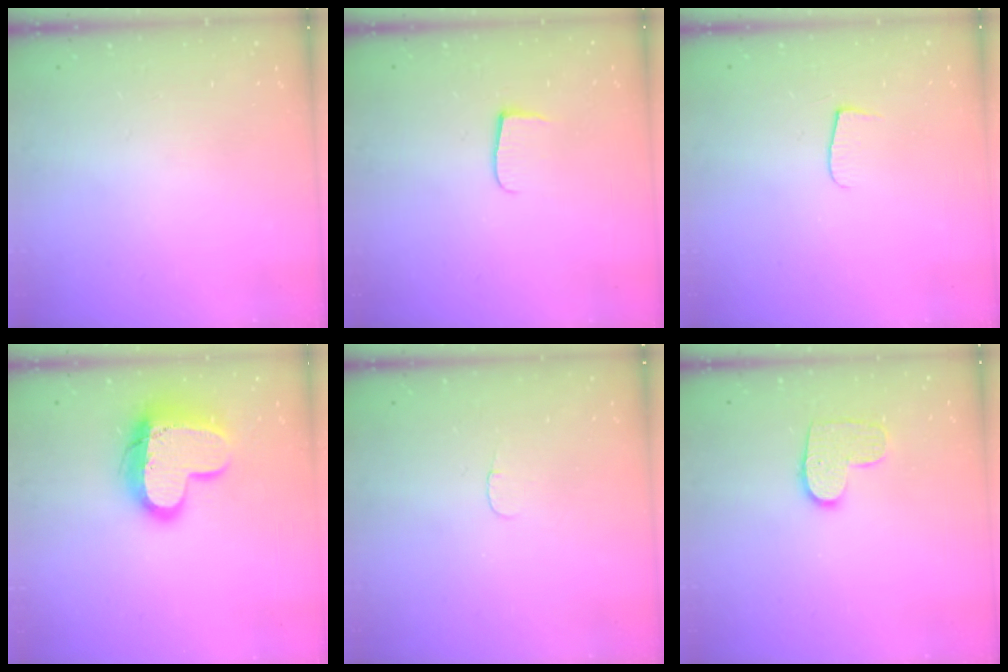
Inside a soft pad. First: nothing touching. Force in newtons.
{"total": 5.2, "press": 5.2, "slide": 0.7}
{"total": 4.3, "press": 4.2, "slide": 0.5}
{"total": 16.3, "press": 16.3, "slide": 1.3}
{"total": 3.1, "press": 3.1, "slide": 0.3}
{"total": 8.7, "press": 8.7, "slide": 0.4}